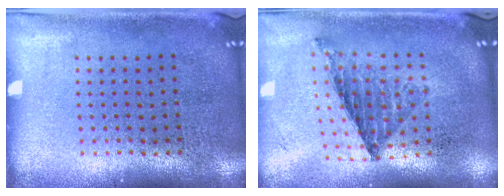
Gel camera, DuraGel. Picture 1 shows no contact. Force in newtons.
{"total": 0.8, "press": 0.8, "slide": 0.0}